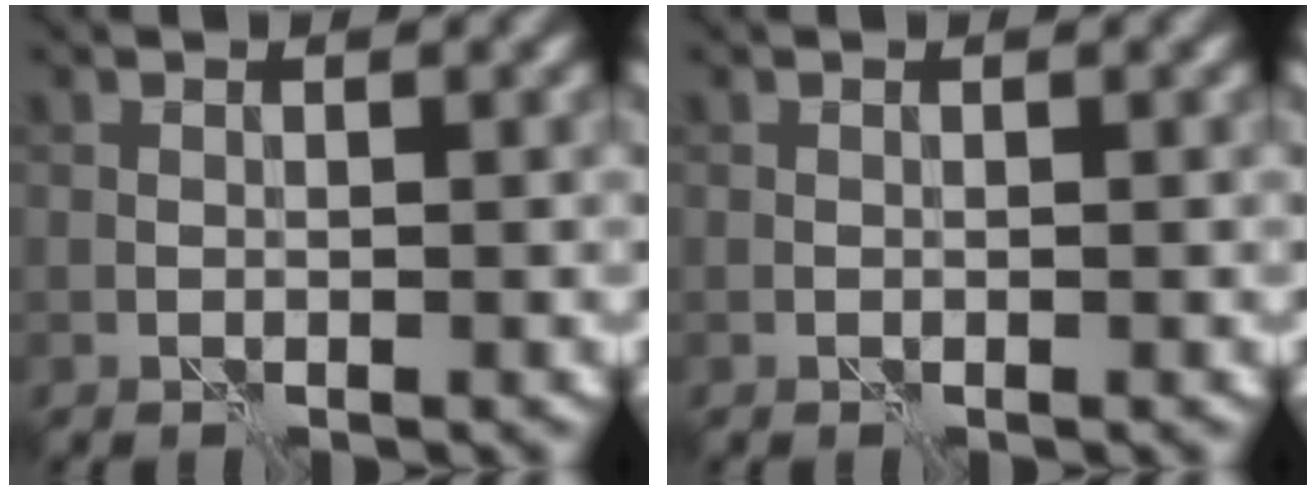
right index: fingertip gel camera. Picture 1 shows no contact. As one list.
[{"total": 0.0}]